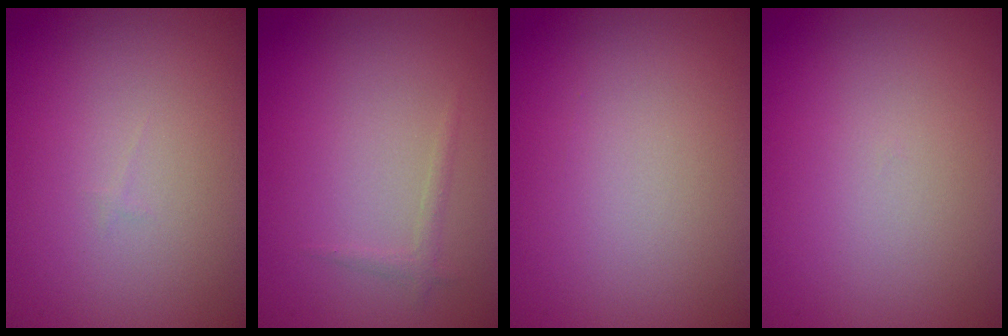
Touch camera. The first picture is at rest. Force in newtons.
{"total": 0.7, "press": 0.7, "slide": 0.1}
{"total": 0.0}
{"total": 0.0}